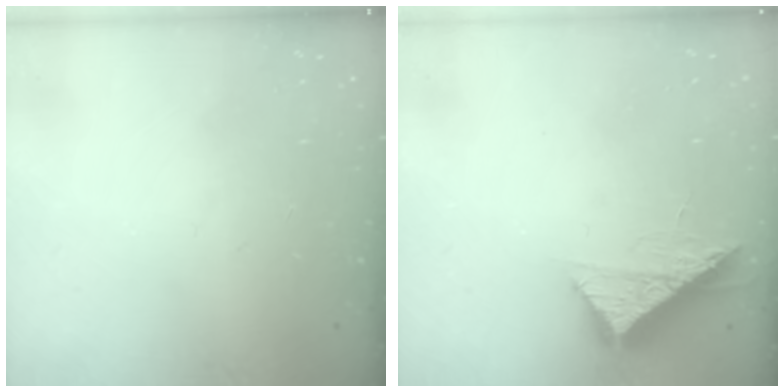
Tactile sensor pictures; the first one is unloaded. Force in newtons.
{"total": 10.4, "press": 10.4, "slide": 0.7}